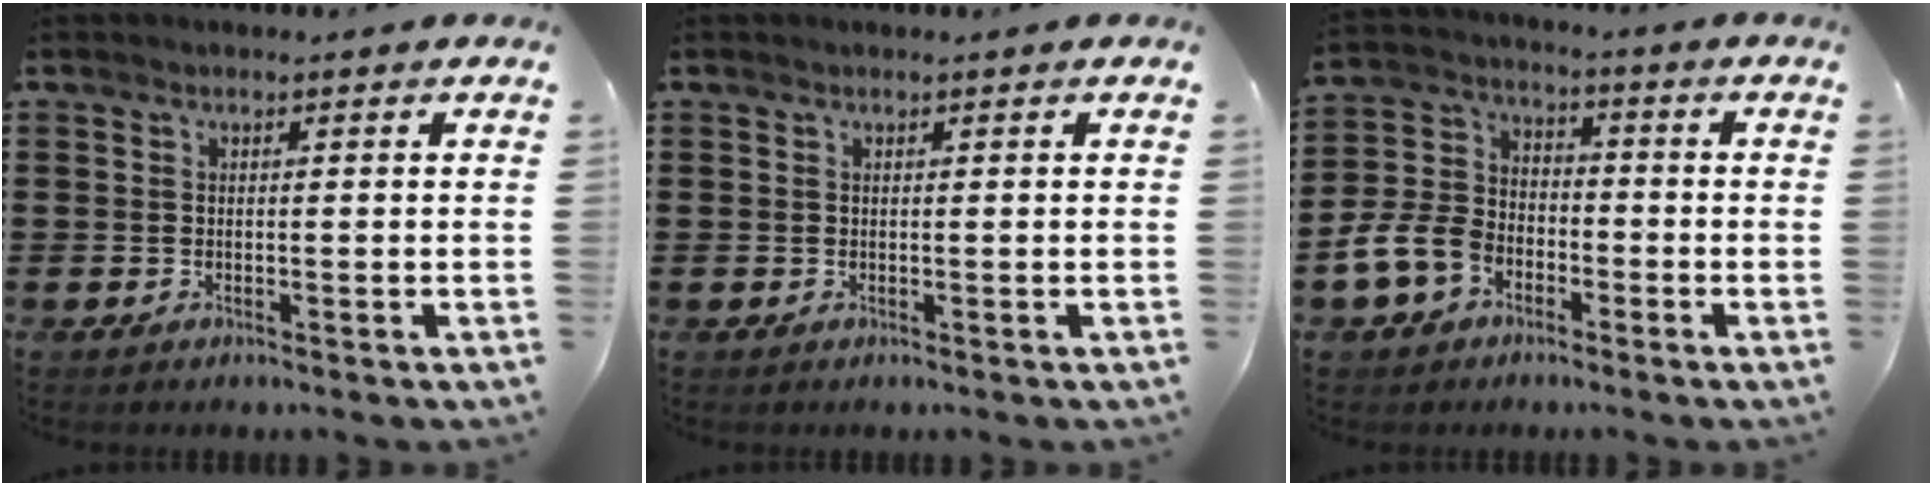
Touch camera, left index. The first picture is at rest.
{"total": 0.0}
{"total": 7.9, "force": [-4.2, 5.5, 3.7], "torque": [-0.116, 0.010, -0.091]}